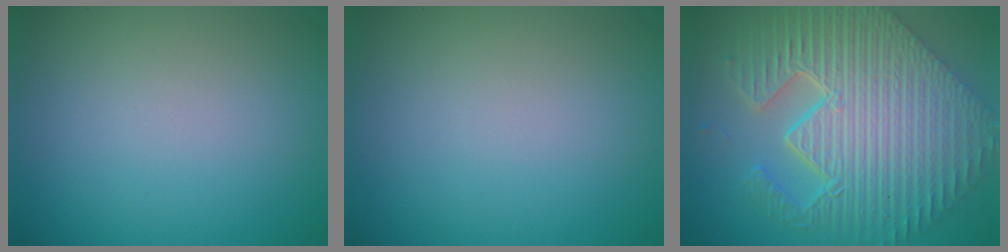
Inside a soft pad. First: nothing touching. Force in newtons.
{"total": 0.0}
{"total": 11.5, "press": 7.7, "slide": 8.4}